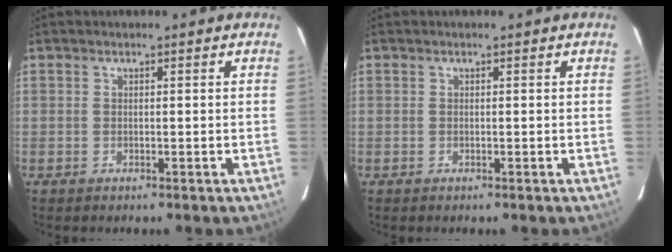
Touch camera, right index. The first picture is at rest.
{"total": 0.0}